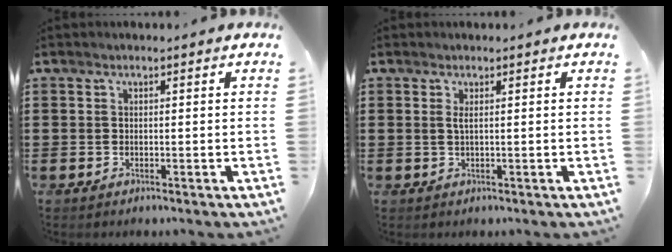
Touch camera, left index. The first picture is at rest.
{"total": 1.0, "force": [0.3, 0.0, 1.0], "torque": [-0.020, -0.002, 0.006]}